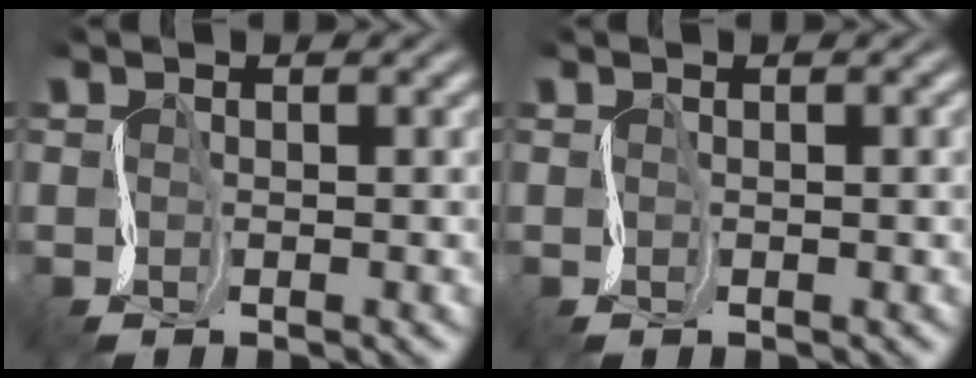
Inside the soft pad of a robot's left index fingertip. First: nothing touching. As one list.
[{"total": 0.8, "force": [0.0, 0.2, 0.8], "torque": [-0.011, 0.001, 0.000]}]